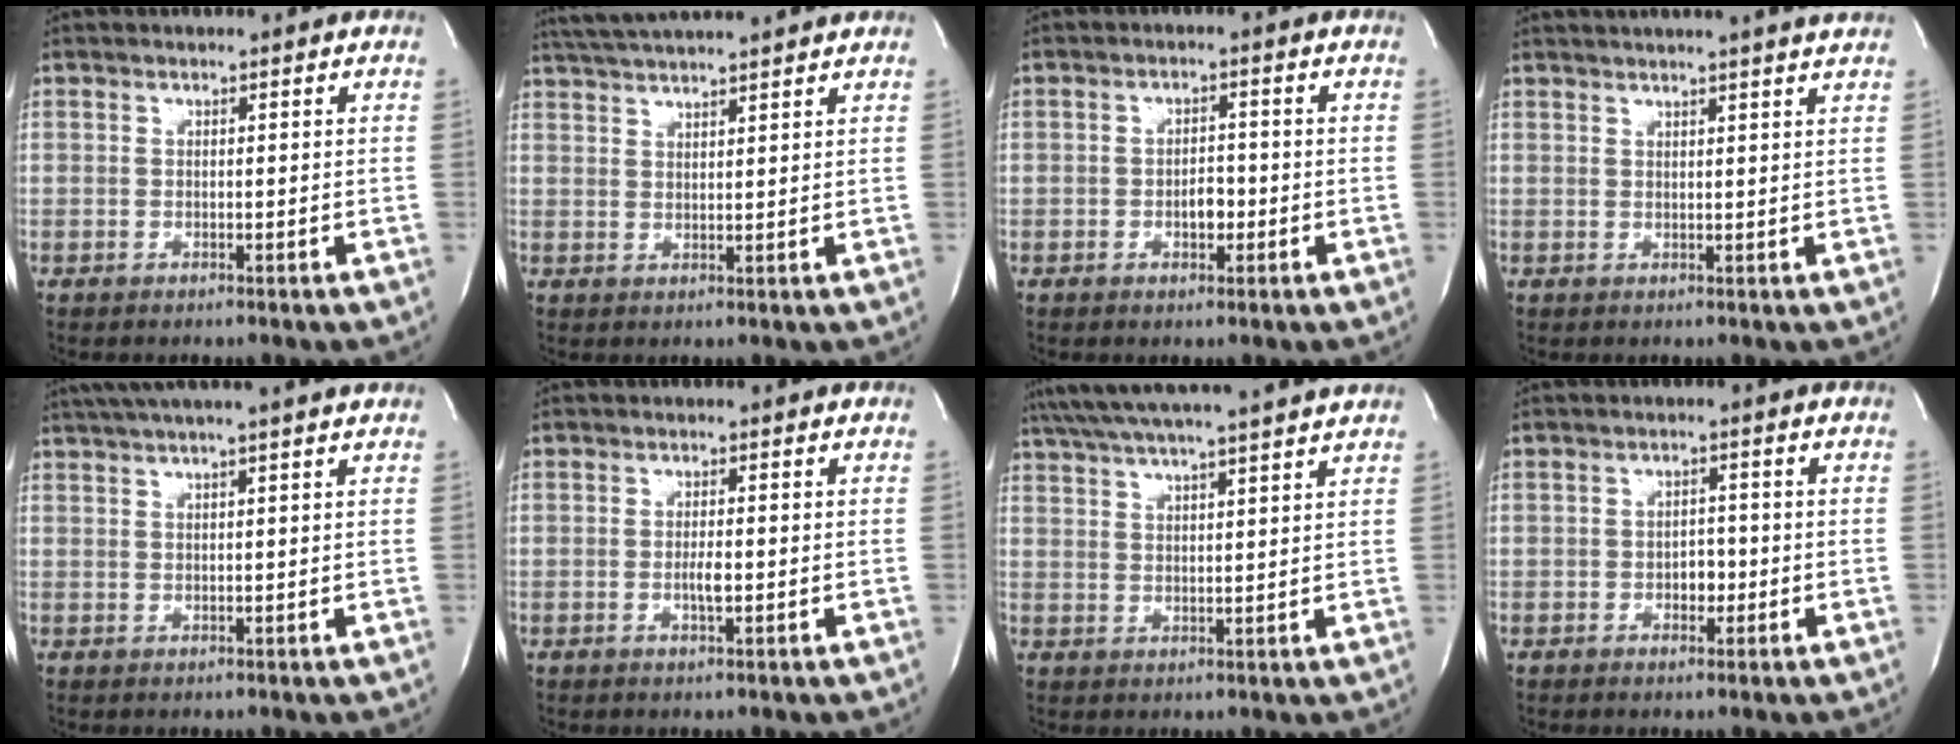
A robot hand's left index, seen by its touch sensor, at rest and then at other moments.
{"total": 10.4, "force": [9.4, -0.6, 4.3], "torque": [-0.084, 0.028, 0.140]}
{"total": 2.8, "force": [-1.0, 1.4, 2.1], "torque": [-0.028, 0.002, -0.015]}
{"total": 9.3, "force": [8.2, -1.3, 4.3], "torque": [-0.066, 0.005, 0.092]}
{"total": 7.9, "force": [6.4, -1.7, 4.1], "torque": [-0.065, 0.022, 0.085]}
{"total": 1.9, "force": [-0.5, 0.3, 1.8], "torque": [-0.034, -0.005, -0.010]}
{"total": 17.2, "force": [15.4, -0.9, 7.7], "torque": [-0.143, 0.004, 0.218]}
{"total": 2.4, "force": [-0.8, 1.5, 1.6], "torque": [-0.017, 0.003, -0.012]}